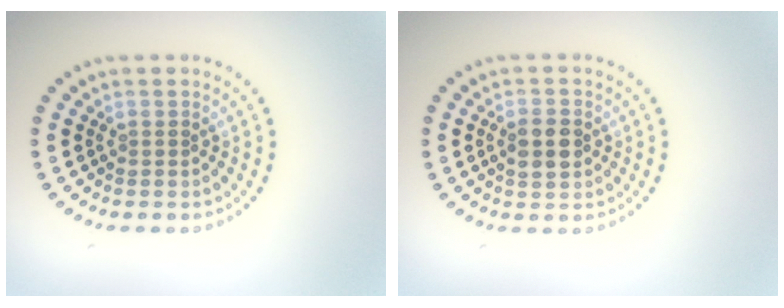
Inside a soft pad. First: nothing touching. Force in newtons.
{"total": 2.9, "press": 2.9, "slide": 0.1}